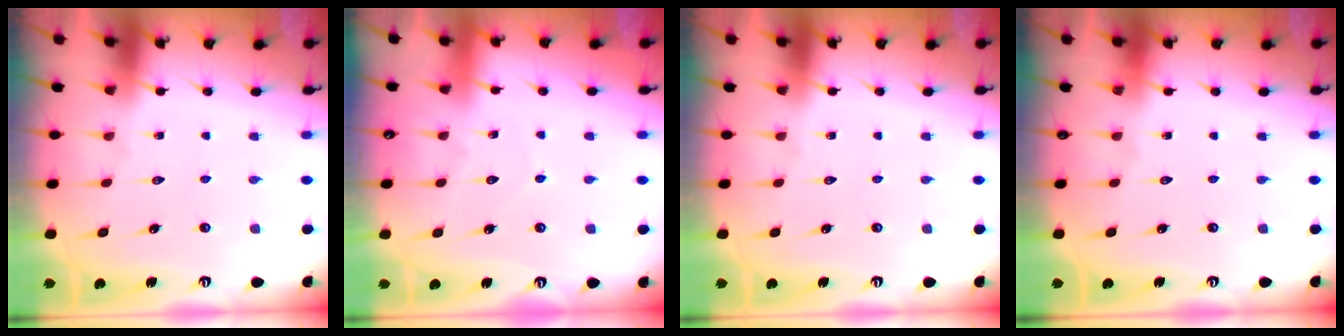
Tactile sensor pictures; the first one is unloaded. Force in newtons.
{"total": 3.5, "press": 3.5, "slide": 0.3}
{"total": 0.0}
{"total": 0.0}